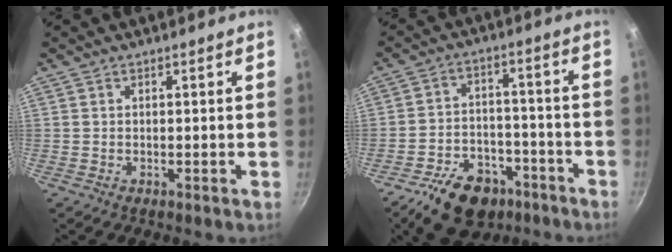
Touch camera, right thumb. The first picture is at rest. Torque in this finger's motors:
{"motor_torque": [0.41, 0.25, -0.12, -0.27, 0.08]}